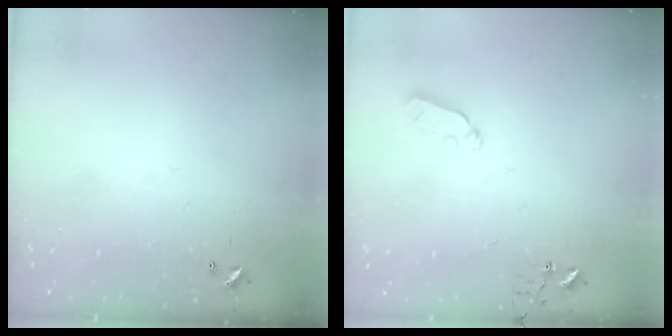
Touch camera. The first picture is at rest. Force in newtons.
{"total": 3.7, "press": 3.7, "slide": 0.5}